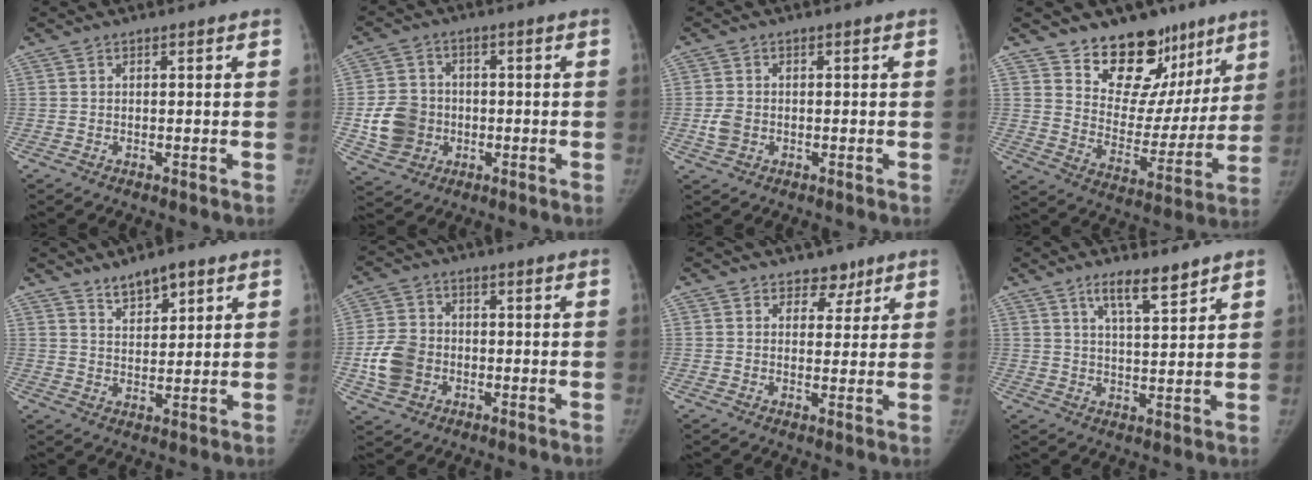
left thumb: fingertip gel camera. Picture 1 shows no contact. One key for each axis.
{"total": 9.6, "fx": -1.6, "fy": 8.5, "fz": 4.3, "tx": -0.058, "ty": 0.011, "tz": -0.026}
{"total": 3.1, "fx": -0.6, "fy": 2.4, "fz": 1.8, "tx": -0.039, "ty": 0.005, "tz": -0.011}
{"total": 18.7, "fx": 12.8, "fy": 11.5, "fz": 7.3, "tx": -0.038, "ty": -0.075, "tz": 0.193}
{"total": 5.5, "fx": 3.9, "fy": 2.2, "fz": 3.1, "tx": -0.035, "ty": -0.028, "tz": 0.070}
{"total": 8.8, "fx": -2.0, "fy": 7.1, "fz": 4.8, "tx": -0.083, "ty": 0.011, "tz": -0.037}
{"total": 3.7, "fx": 2.6, "fy": 2.5, "fz": 0.8, "tx": 0.017, "ty": -0.015, "tz": 0.036}
{"total": 6.2, "fx": 4.6, "fy": 1.2, "fz": 4.1, "tx": -0.060, "ty": -0.031, "tz": 0.078}